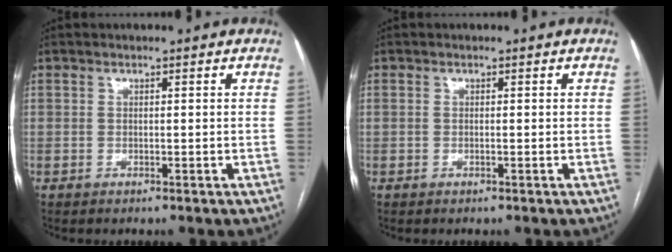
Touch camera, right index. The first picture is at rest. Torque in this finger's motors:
{"motor_torque": [0.08, 0.05, -0.02, 0.00]}